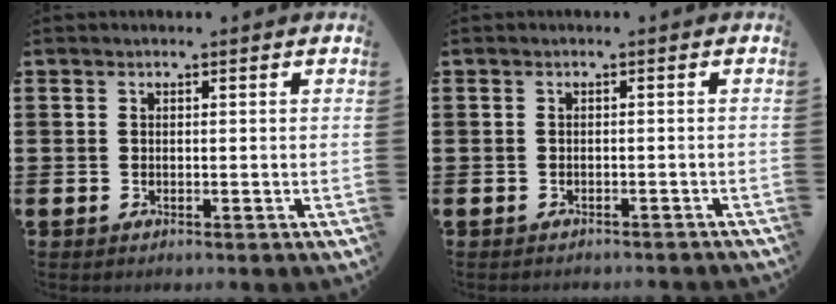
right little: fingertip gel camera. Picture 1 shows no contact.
{"total": 0.7, "force": [-0.7, 0.0, 0.0], "torque": [-0.001, -0.001, -0.014]}